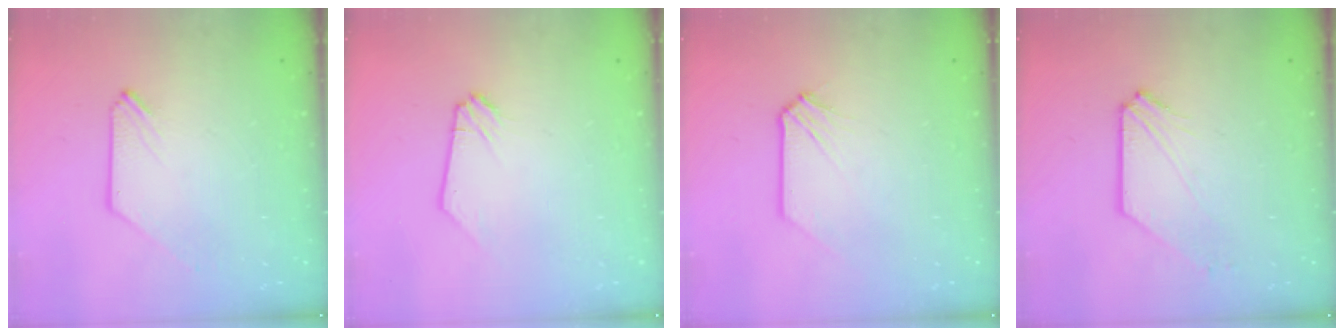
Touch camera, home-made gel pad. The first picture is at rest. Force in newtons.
{"total": 0.0}
{"total": 0.0}
{"total": 2.3, "press": 2.3, "slide": 0.2}